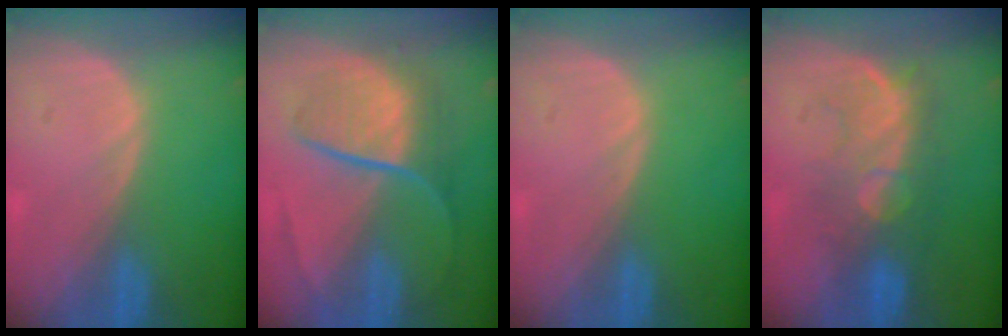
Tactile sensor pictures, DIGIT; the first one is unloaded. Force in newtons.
{"total": 9.0, "press": 7.6, "slide": 4.8}
{"total": 0.0}
{"total": 7.9, "press": 7.8, "slide": 1.3}